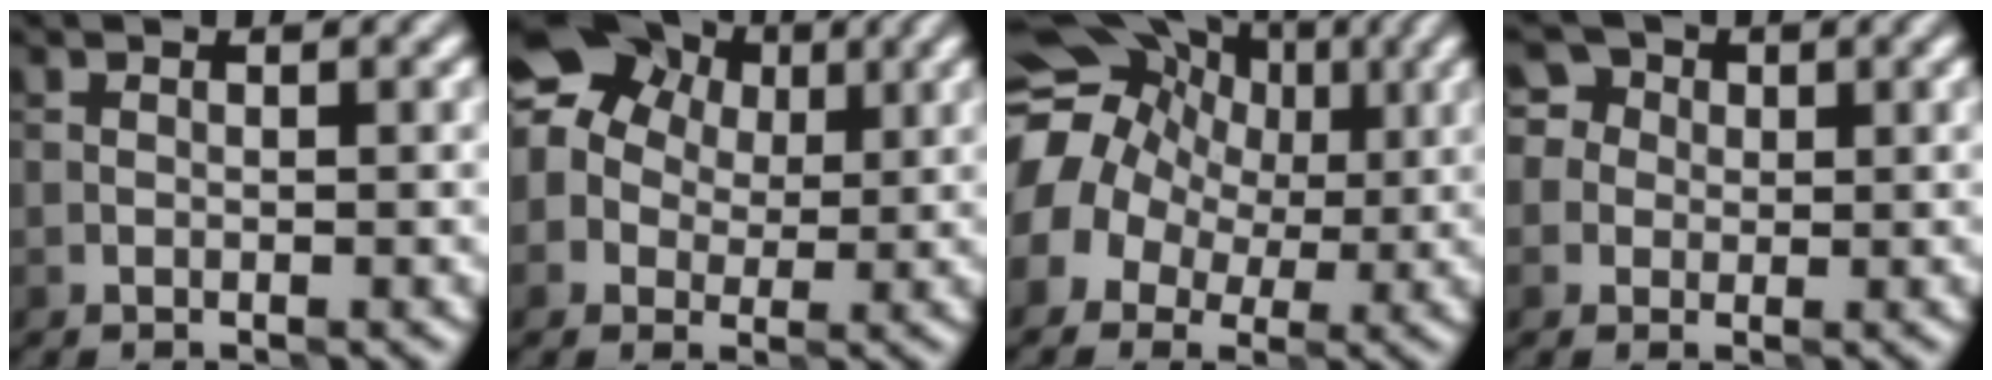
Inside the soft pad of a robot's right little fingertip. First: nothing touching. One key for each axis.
{"total": 10.1, "fx": 3.6, "fy": 8.2, "fz": 4.5, "tx": -0.080, "ty": 0.041, "tz": 0.030}
{"total": 12.0, "fx": 2.4, "fy": 9.8, "fz": 6.4, "tx": -0.119, "ty": 0.036, "tz": 0.010}
{"total": 4.2, "fx": 1.3, "fy": 3.8, "fz": 1.3, "tx": 0.006, "ty": 0.034, "tz": -0.004}